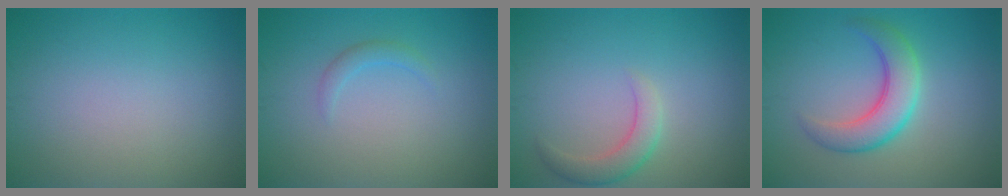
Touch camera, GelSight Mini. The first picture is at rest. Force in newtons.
{"total": 1.2, "press": 1.2, "slide": 0.1}
{"total": 2.5, "press": 2.5, "slide": 0.2}
{"total": 4.6, "press": 4.6, "slide": 0.2}